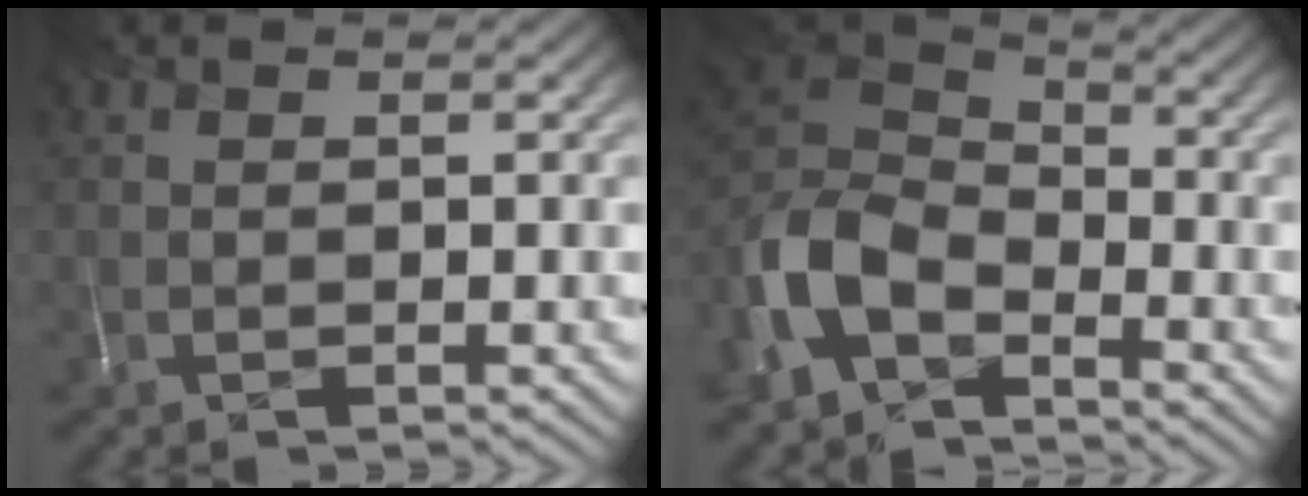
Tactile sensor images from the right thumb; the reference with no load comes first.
{"total": 11.1, "force": [-7.6, 5.8, 5.7], "torque": [-0.131, -0.021, -0.171]}